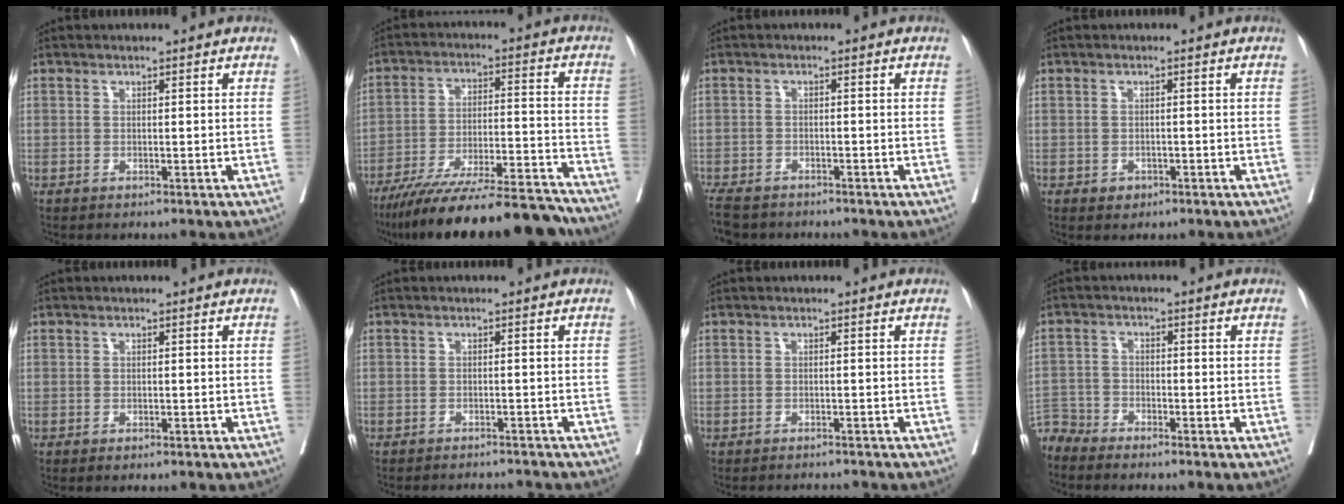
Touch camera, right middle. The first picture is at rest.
{"total": 22.9, "force": [-20.5, 2.0, 10.0], "torque": [-0.133, -0.018, -0.309]}
{"total": 7.3, "force": [-6.1, 2.9, 2.8], "torque": [-0.058, -0.012, -0.096]}
{"total": 1.5, "force": [-0.8, 1.2, 0.5], "torque": [-0.009, 0.002, -0.007]}
{"total": 0.9, "force": [-0.7, 0.3, 0.5], "torque": [-0.011, -0.002, -0.008]}
{"total": 5.0, "force": [-5.0, 0.4, 0.4], "torque": [-0.004, -0.005, -0.063]}
{"total": 2.7, "force": [-2.7, 0.0, 0.0], "torque": [0.004, -0.009, -0.038]}
{"total": 4.4, "force": [-4.3, 0.6, -0.4], "torque": [0.012, -0.007, -0.085]}